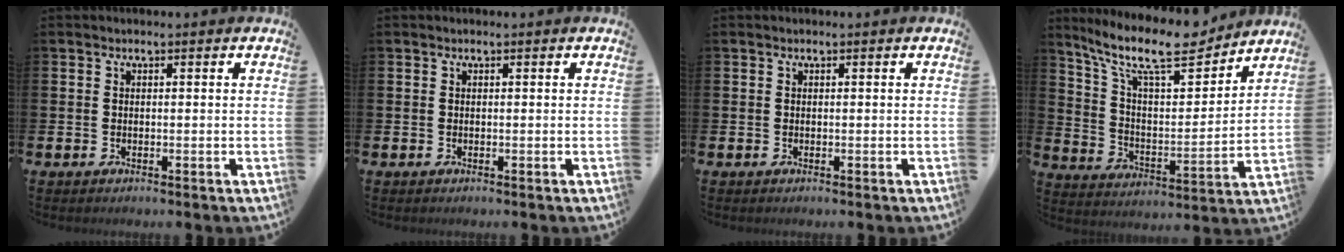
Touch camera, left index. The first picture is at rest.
{"total": 0.0}
{"total": 0.0}
{"total": 12.8, "force": [10.9, 3.2, 6.0], "torque": [-0.147, -0.061, 0.190]}